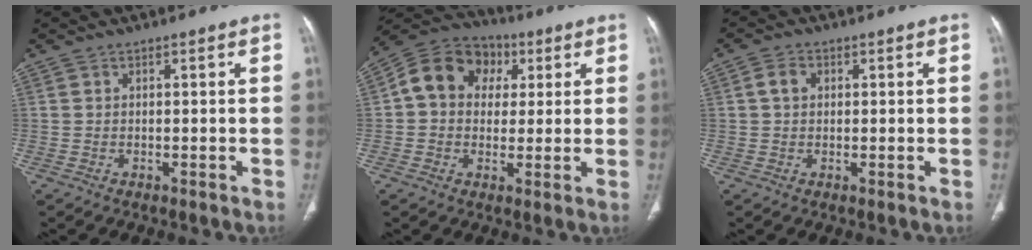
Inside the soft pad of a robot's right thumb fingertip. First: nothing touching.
{"total": 12.4, "force": [2.7, 10.2, 6.5], "torque": [-0.089, 0.019, 0.033]}
{"total": 2.4, "force": [0.5, 1.9, 1.4], "torque": [-0.026, 0.007, 0.009]}